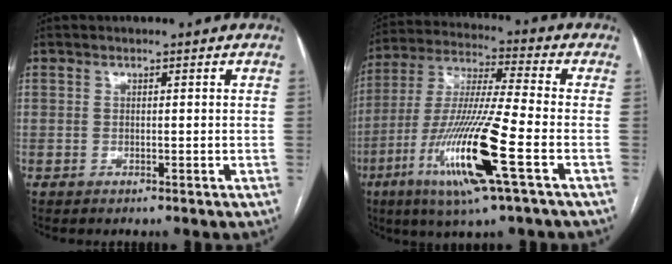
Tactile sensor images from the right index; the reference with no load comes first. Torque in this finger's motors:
{"motor_torque": [2.14, 0.00, 0.68, 0.21]}